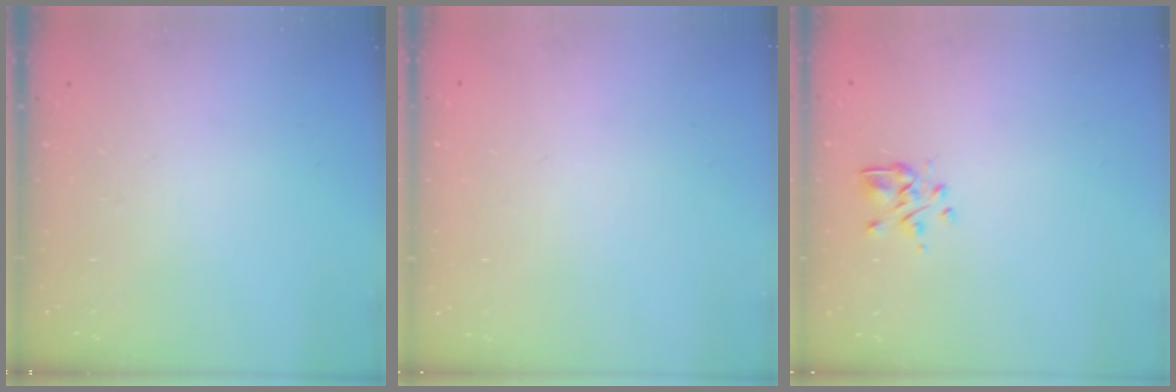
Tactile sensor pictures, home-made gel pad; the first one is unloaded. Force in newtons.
{"total": 1.6, "press": 1.6, "slide": 0.2}
{"total": 2.9, "press": 2.7, "slide": 1.0}